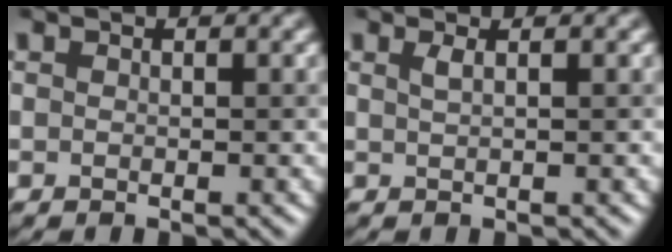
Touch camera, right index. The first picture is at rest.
{"total": 1.0, "force": [0.4, 0.5, 0.7], "torque": [-0.004, 0.010, 0.014]}